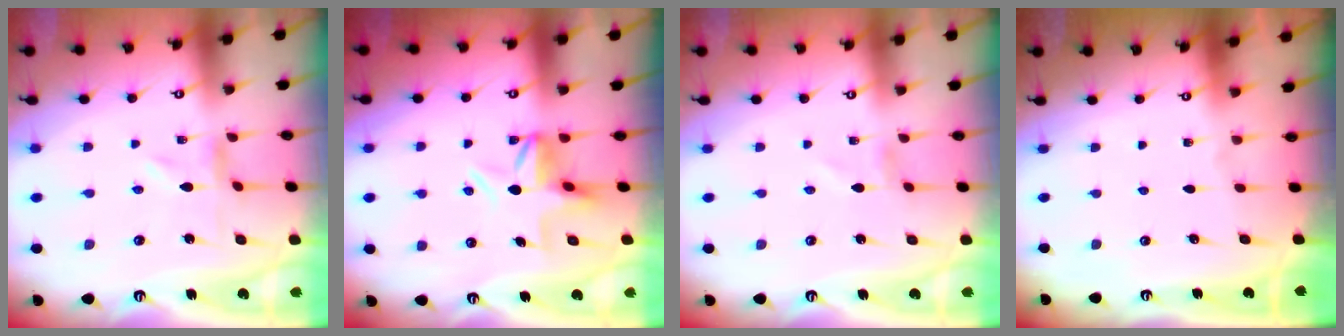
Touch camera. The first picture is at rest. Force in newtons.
{"total": 6.0, "press": 6.0, "slide": 0.5}
{"total": 1.3, "press": 1.3, "slide": 0.1}
{"total": 0.0}